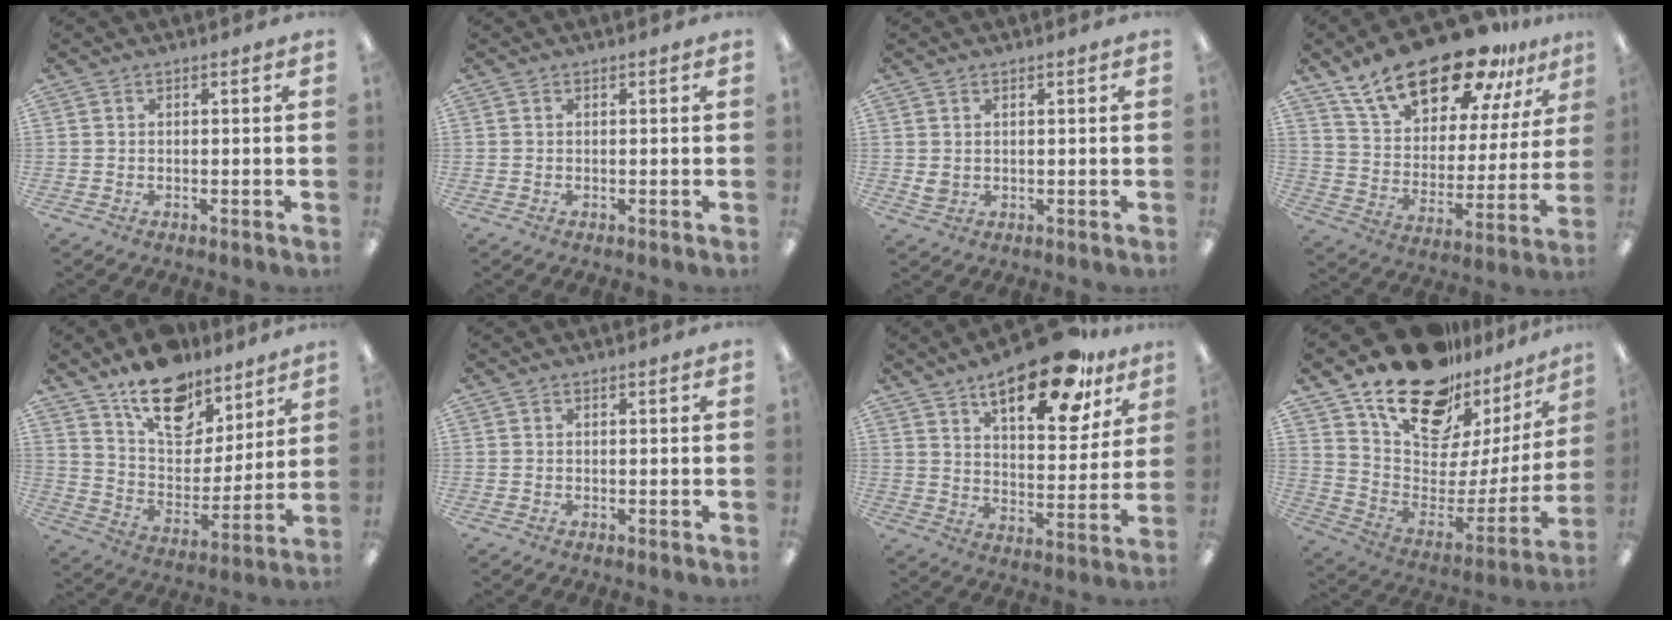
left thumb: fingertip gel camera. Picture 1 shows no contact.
{"total": 0.0}
{"total": 2.0, "force": [0.8, 1.5, 1.0], "torque": [-0.012, -0.002, 0.013]}
{"total": 22.5, "force": [16.5, 9.6, 12.0], "torque": [-0.202, -0.099, 0.285]}
{"total": 17.3, "force": [12.6, 9.1, 7.6], "torque": [-0.123, -0.081, 0.226]}
{"total": 0.0}
{"total": 19.7, "force": [13.4, 7.4, 12.4], "torque": [-0.174, -0.076, 0.215]}
{"total": 23.1, "force": [17.2, 11.2, 10.6], "torque": [-0.180, -0.110, 0.312]}